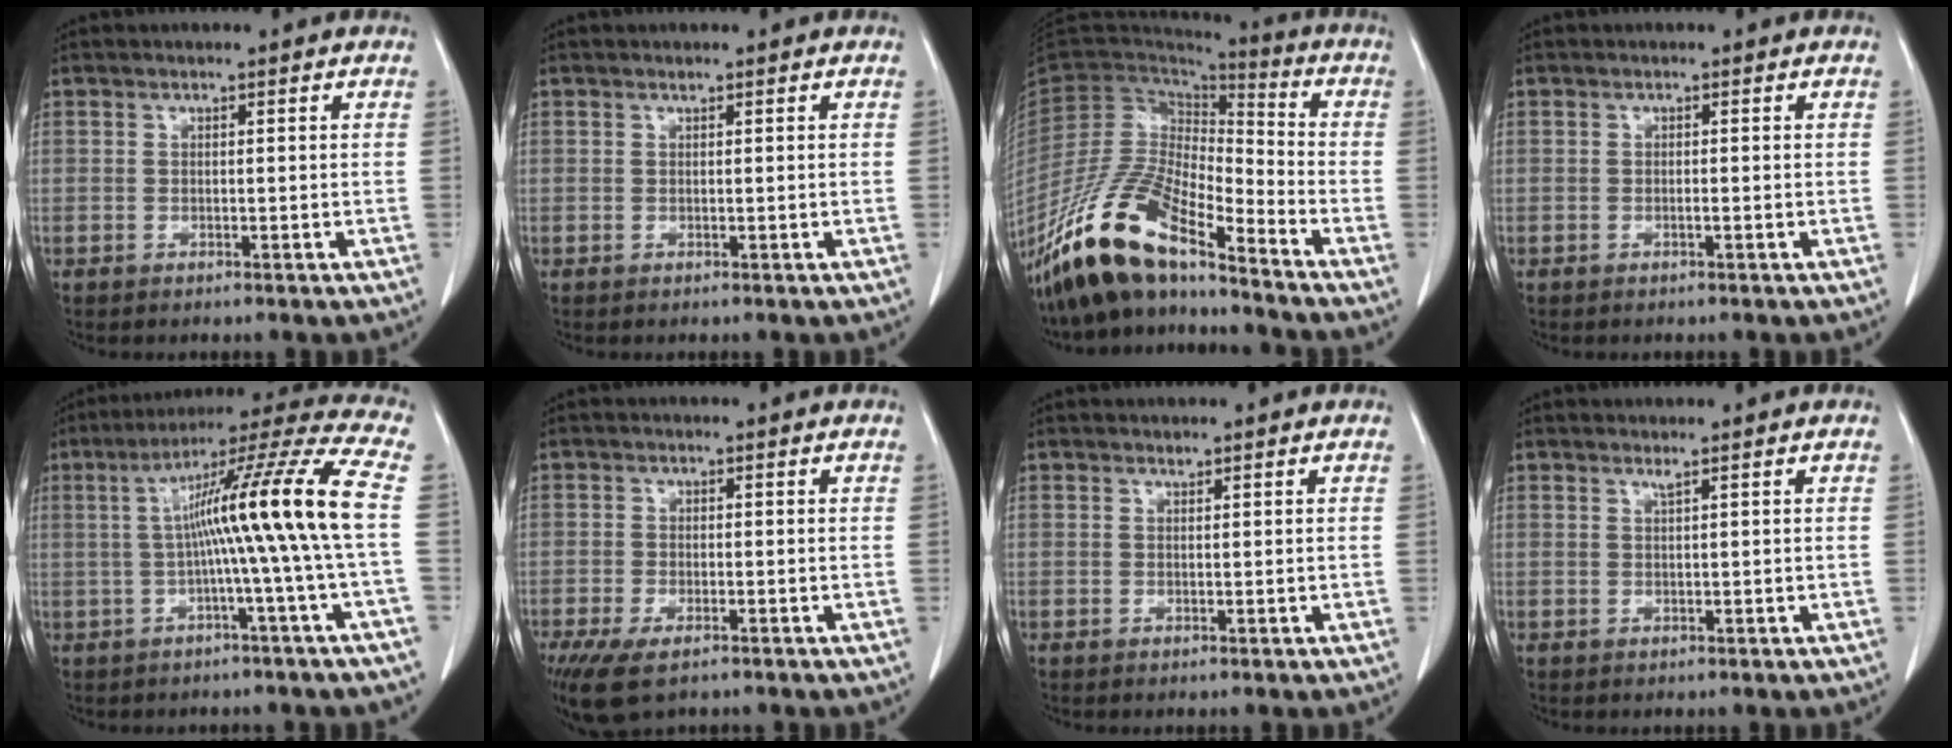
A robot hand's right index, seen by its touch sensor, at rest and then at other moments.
{"total": 0.6, "force": [0.4, 0.3, 0.2], "torque": [-0.004, 0.001, 0.008]}
{"total": 18.7, "force": [-14.0, 4.7, 11.4], "torque": [-0.235, -0.013, -0.268]}
{"total": 0.7, "force": [-0.2, 0.2, 0.7], "torque": [-0.017, 0.000, -0.002]}
{"total": 16.5, "force": [0.0, -2.1, 16.4], "torque": [-0.251, 0.024, -0.005]}
{"total": 8.7, "force": [-5.2, 3.8, 5.9], "torque": [-0.123, -0.022, -0.089]}
{"total": 0.7, "force": [0.6, 0.4, 0.1], "torque": [-0.002, 0.000, 0.012]}
{"total": 0.9, "force": [0.6, 0.1, 0.6], "torque": [-0.015, -0.001, 0.015]}